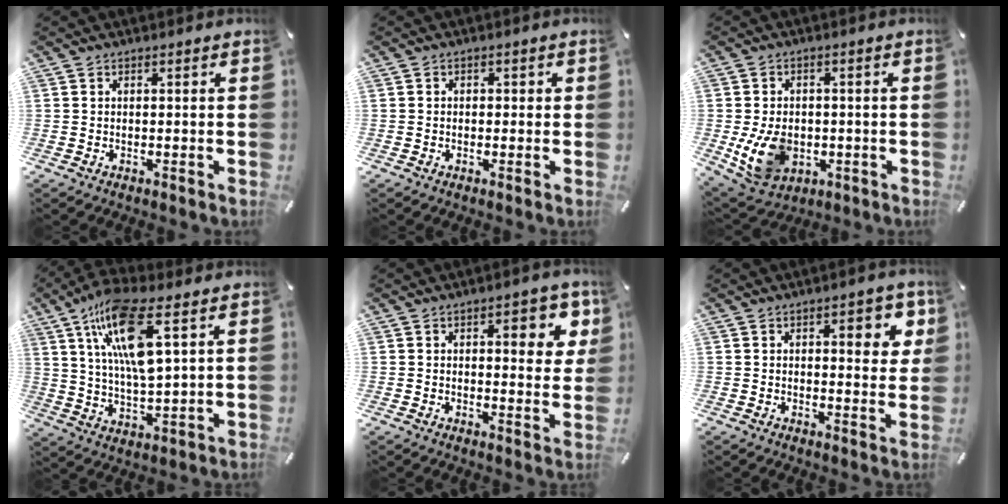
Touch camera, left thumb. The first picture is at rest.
{"total": 1.2, "force": [-0.4, 1.0, 0.3], "torque": [-0.007, 0.005, -0.011]}
{"total": 10.4, "force": [-1.7, 8.1, 6.3], "torque": [-0.125, 0.003, -0.030]}
{"total": 16.4, "force": [7.5, 5.1, 13.7], "torque": [-0.273, -0.017, 0.123]}
{"total": 8.6, "force": [3.3, 4.1, 6.8], "torque": [-0.069, -0.016, 0.046]}
{"total": 7.6, "force": [2.9, 3.8, 6.0], "torque": [-0.063, -0.012, 0.041]}